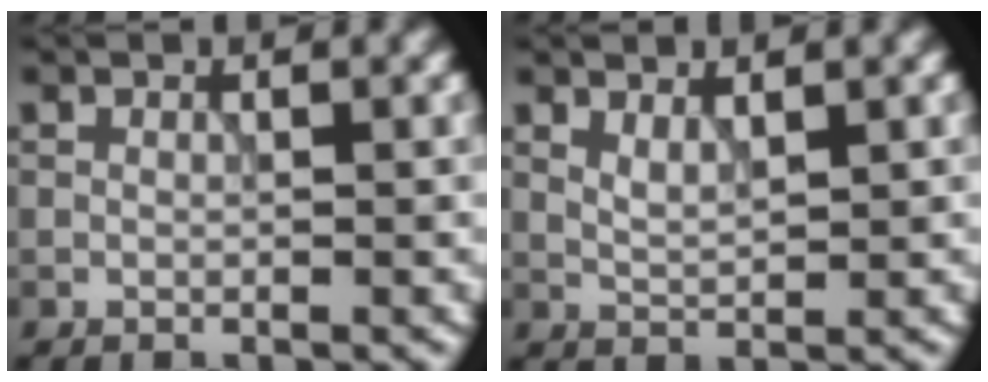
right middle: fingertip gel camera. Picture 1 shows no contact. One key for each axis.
{"total": 1.4, "fx": 0.9, "fy": 0.4, "fz": 1.1, "tx": -0.025, "ty": -0.003, "tz": 0.018}